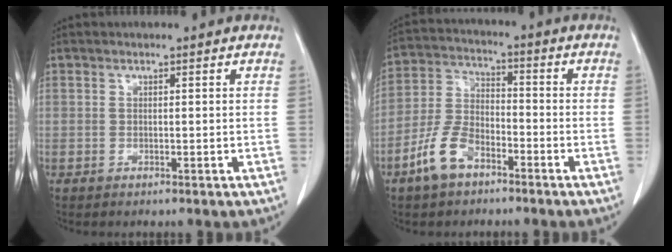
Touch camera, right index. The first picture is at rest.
{"total": 8.5, "force": [-5.1, 4.4, 5.2], "torque": [-0.127, 0.007, -0.100]}